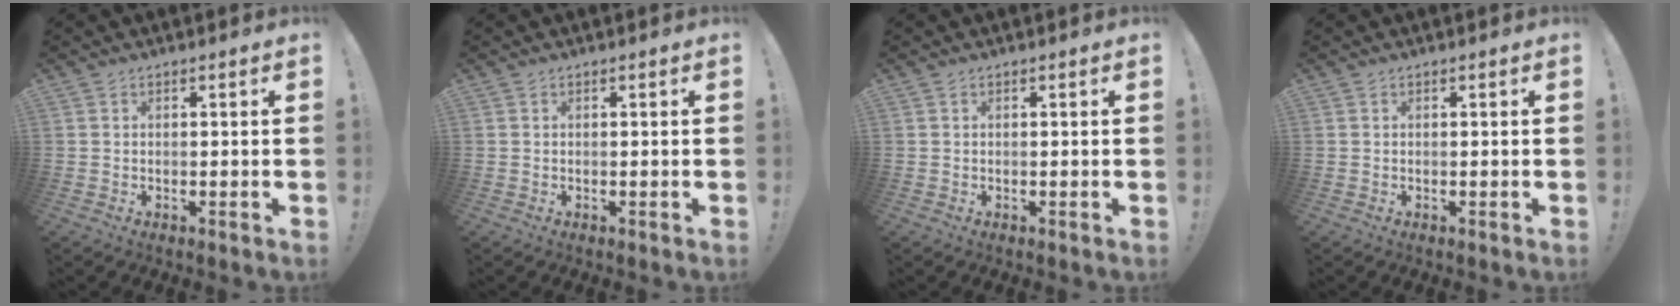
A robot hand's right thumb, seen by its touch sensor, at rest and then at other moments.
{"total": 0.0}
{"total": 0.0}
{"total": 0.0}